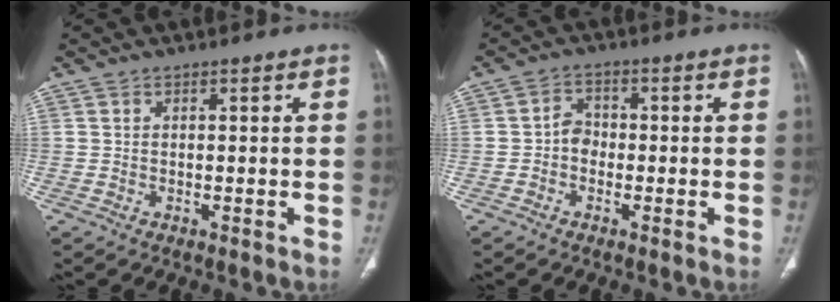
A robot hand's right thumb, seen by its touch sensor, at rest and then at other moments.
{"total": 3.3, "force": [-1.0, 2.7, 1.6], "torque": [-0.011, 0.016, -0.026]}